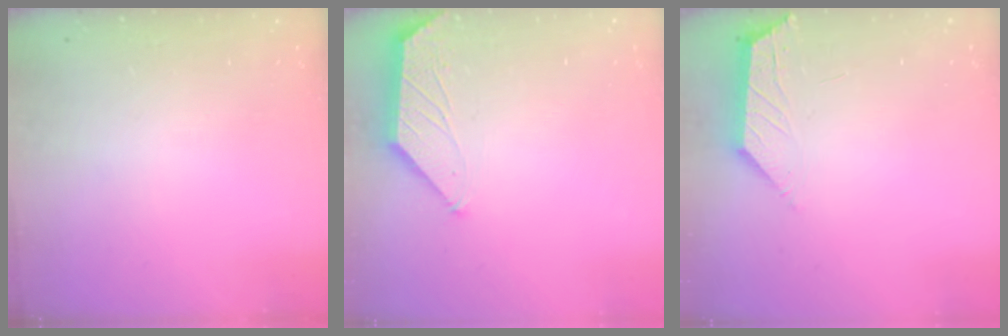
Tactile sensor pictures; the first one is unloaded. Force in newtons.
{"total": 0.8, "press": 0.8, "slide": 0.2}
{"total": 1.8, "press": 1.8, "slide": 0.4}